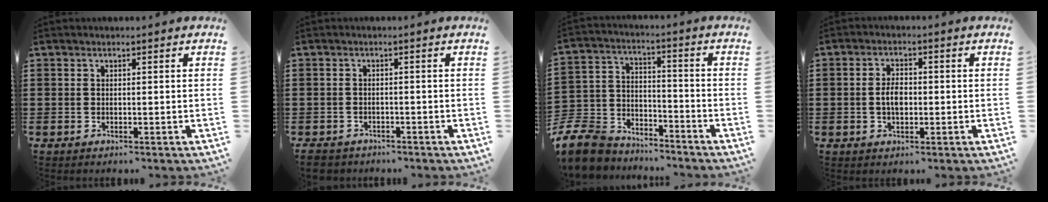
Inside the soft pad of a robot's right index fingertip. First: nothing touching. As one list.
[{"total": 1.9, "force": [-1.8, 0.6, 0.1], "torque": [-0.014, 0.000, -0.042]}, {"total": 9.5, "force": [-8.7, 3.4, 1.9], "torque": [-0.061, 0.023, -0.177]}, {"total": 3.5, "force": [-0.3, 1.8, 3.0], "torque": [-0.057, -0.001, -0.009]}]